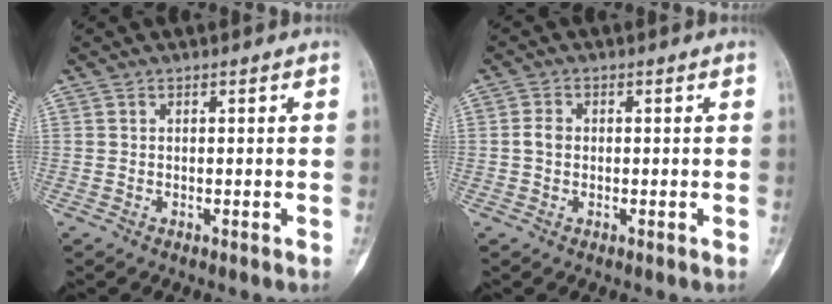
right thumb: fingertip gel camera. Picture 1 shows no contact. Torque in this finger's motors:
{"motor_torque": [0.26, 0.64, 0.10, -0.16, 0.01]}